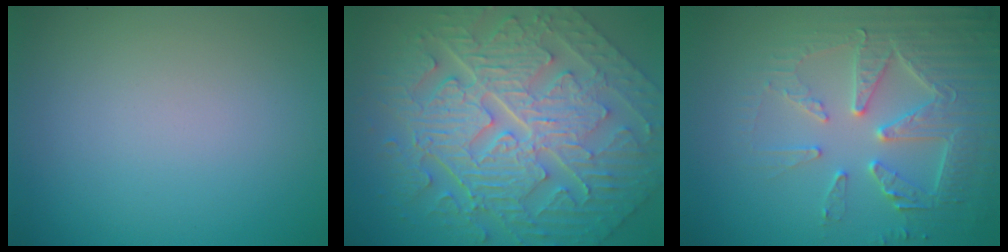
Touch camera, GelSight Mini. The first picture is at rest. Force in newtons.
{"total": 11.4, "press": 7.7, "slide": 8.4}
{"total": 5.4, "press": 5.0, "slide": 2.1}